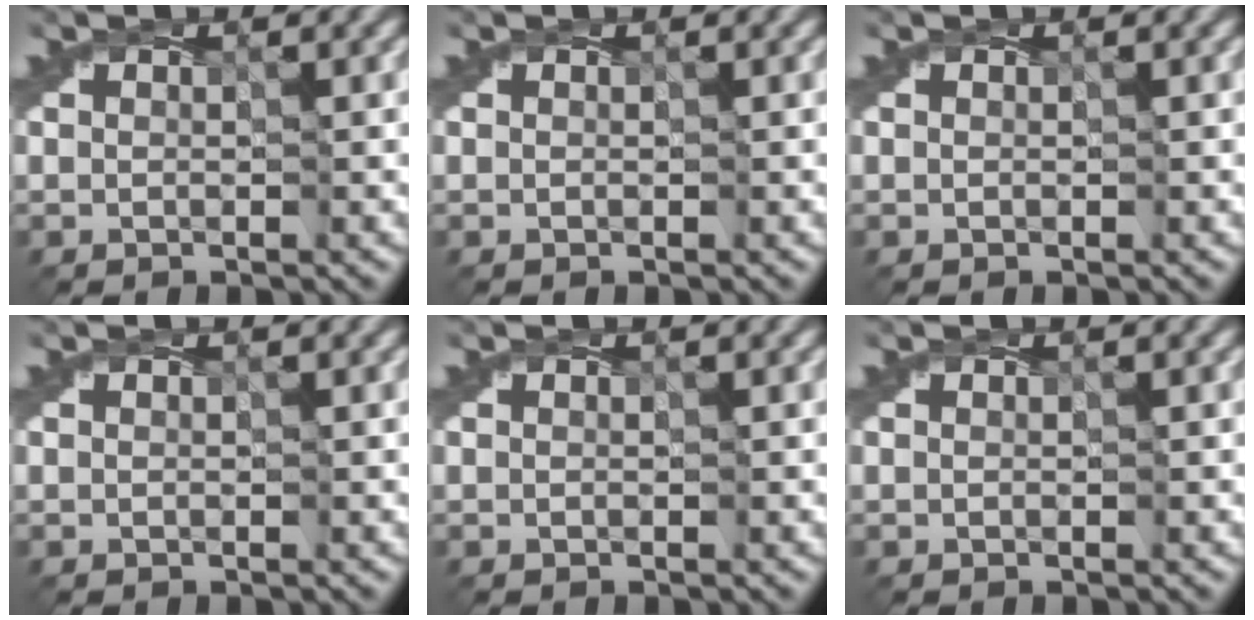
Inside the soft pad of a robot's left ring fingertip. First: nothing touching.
{"total": 0.0}
{"total": 0.0}
{"total": 0.0}
{"total": 0.0}
{"total": 0.0}